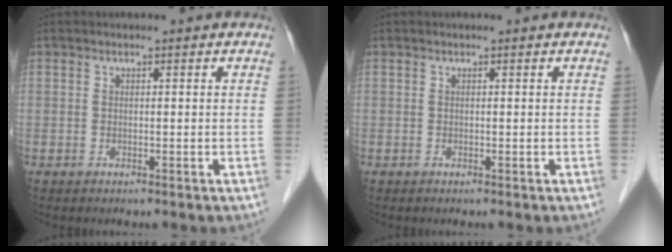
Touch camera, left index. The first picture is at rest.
{"total": 0.0}